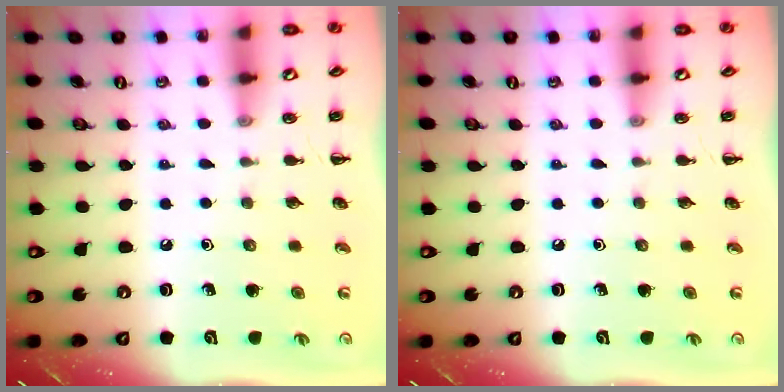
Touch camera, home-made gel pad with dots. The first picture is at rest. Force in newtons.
{"total": 0.0}